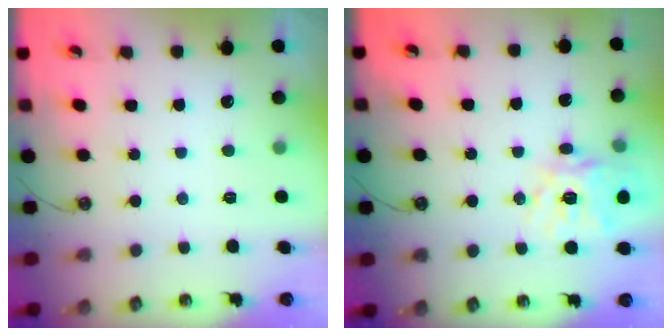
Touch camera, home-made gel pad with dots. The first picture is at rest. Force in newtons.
{"total": 17.4, "press": 17.3, "slide": 1.9}